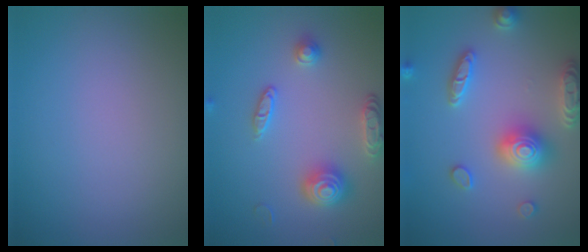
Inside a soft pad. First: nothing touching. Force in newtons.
{"total": 3.4, "press": 3.4, "slide": 0.3}
{"total": 4.9, "press": 4.8, "slide": 0.9}